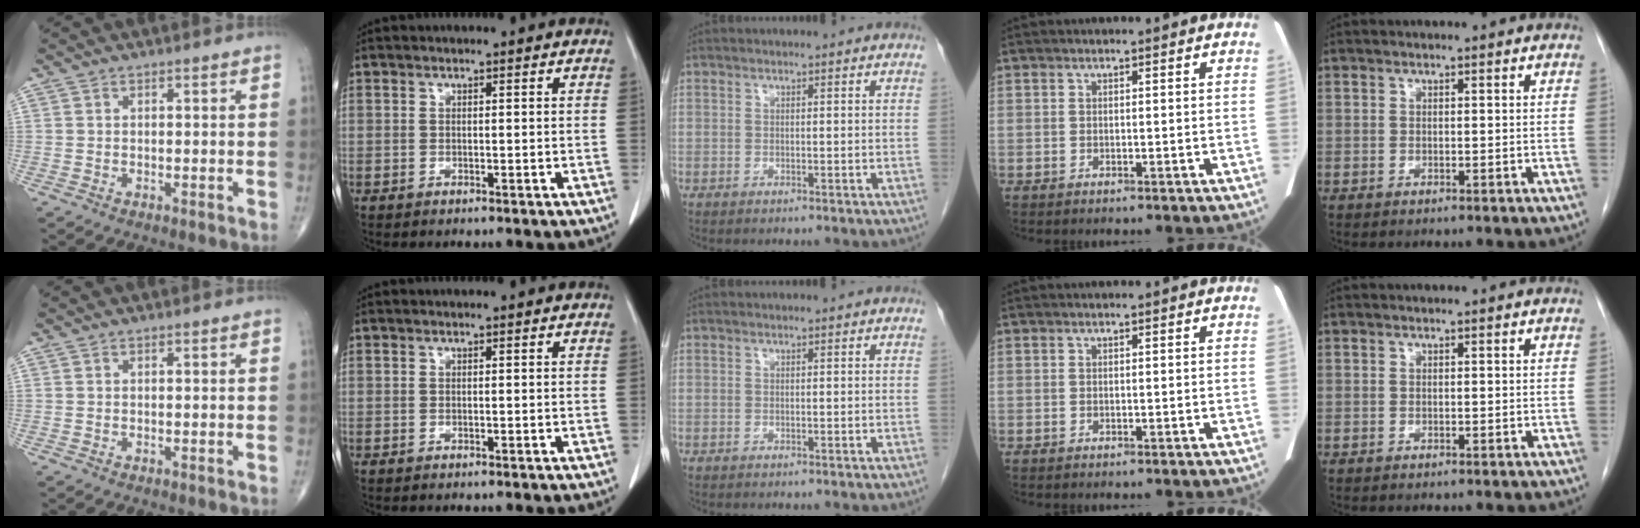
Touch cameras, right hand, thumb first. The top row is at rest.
{}